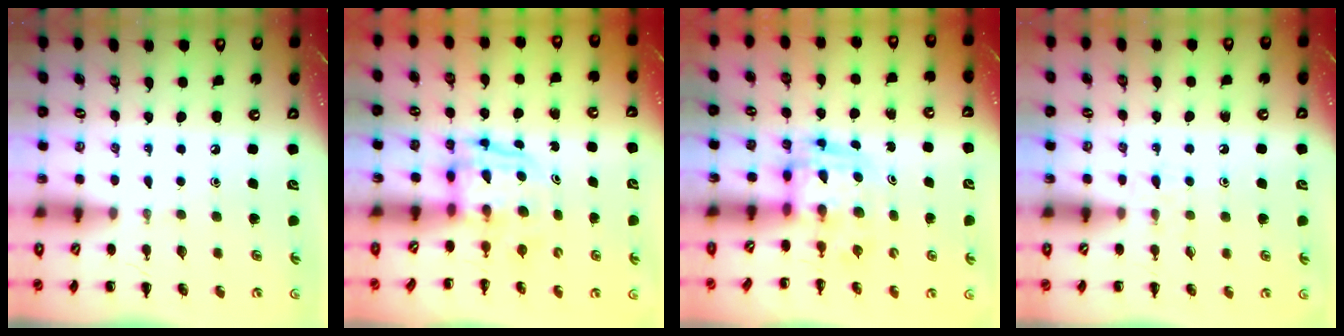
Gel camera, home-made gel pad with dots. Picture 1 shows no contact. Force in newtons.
{"total": 4.0, "press": 4.0, "slide": 0.4}
{"total": 3.0, "press": 3.0, "slide": 0.5}
{"total": 4.5, "press": 4.1, "slide": 1.8}